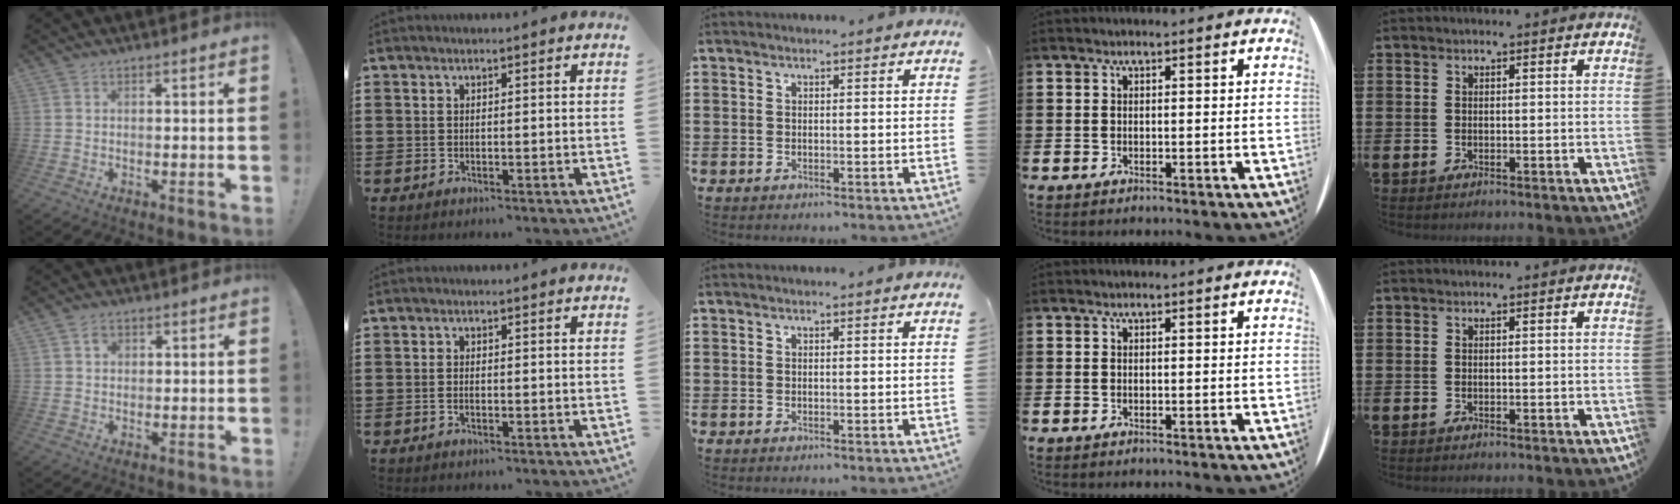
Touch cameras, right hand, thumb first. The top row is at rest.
{"thumb": {"total": 1.9, "force": [0.6, 1.6, 0.8], "torque": [-0.002, -0.002, 0.008]}, "index": {"total": 0.6, "force": [-0.4, 0.1, 0.5], "torque": [-0.011, -0.006, -0.006]}}